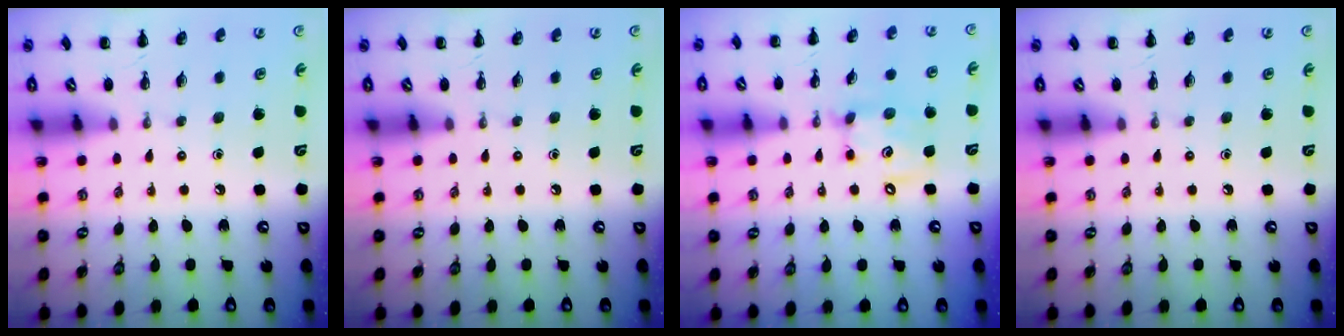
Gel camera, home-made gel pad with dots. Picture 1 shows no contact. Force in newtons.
{"total": 0.0}
{"total": 11.4, "press": 11.2, "slide": 2.2}
{"total": 0.0}